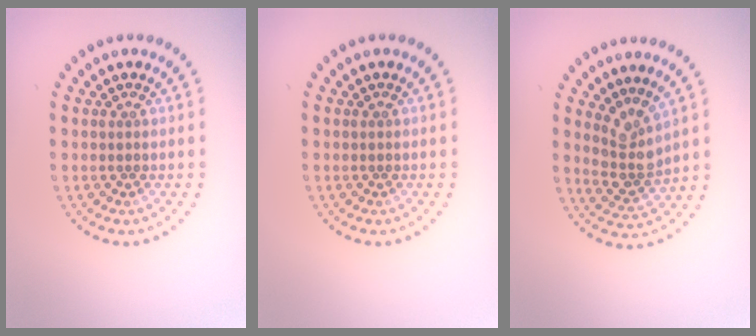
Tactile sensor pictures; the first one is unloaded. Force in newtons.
{"total": 0.0}
{"total": 3.0, "press": 2.2, "slide": 2.1}